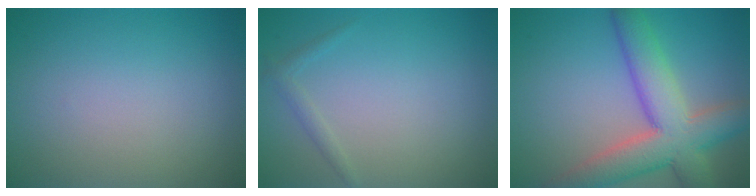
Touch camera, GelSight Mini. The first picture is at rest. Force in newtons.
{"total": 1.0, "press": 1.0, "slide": 0.0}
{"total": 8.4, "press": 8.4, "slide": 0.6}